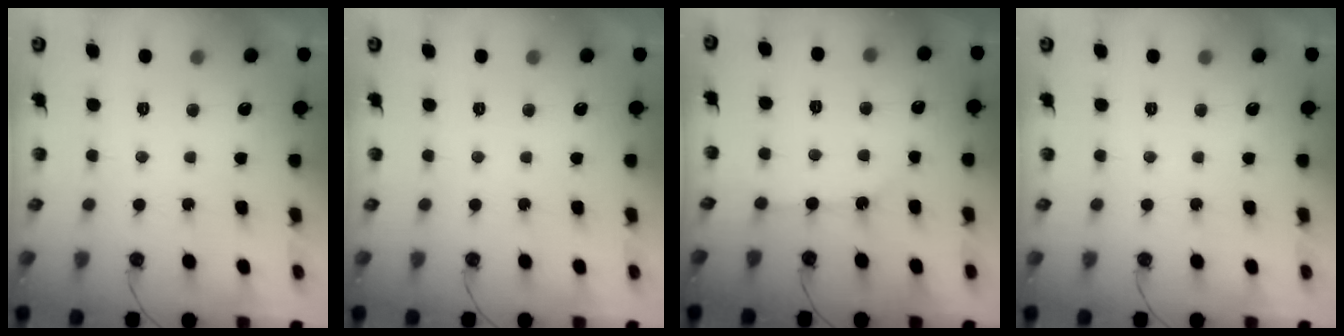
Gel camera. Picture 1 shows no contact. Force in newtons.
{"total": 0.0}
{"total": 2.8, "press": 2.7, "slide": 0.4}
{"total": 0.0}